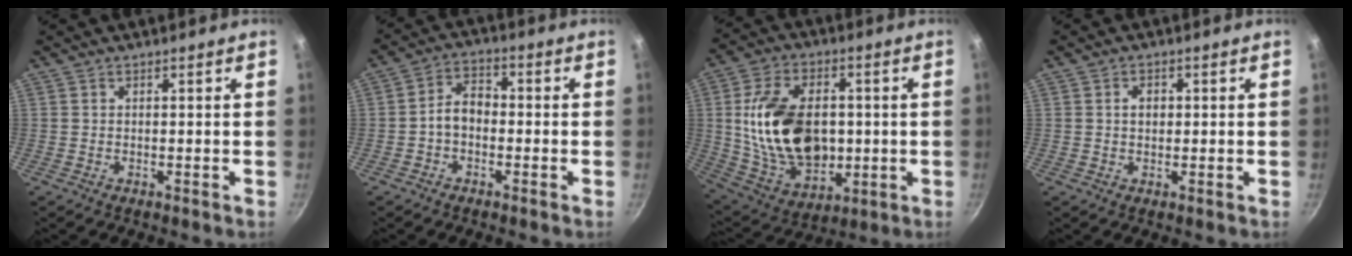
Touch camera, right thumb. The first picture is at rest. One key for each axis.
{"total": 5.4, "fx": -1.2, "fy": 3.7, "fz": 3.7, "tx": -0.049, "ty": 0.028, "tz": -0.030}
{"total": 21.3, "fx": 0.8, "fy": 14.3, "fz": 15.8, "tx": -0.264, "ty": 0.006, "tz": 0.028}
{"total": 2.6, "fx": 0.4, "fy": 1.9, "fz": 1.7, "tx": -0.015, "ty": 0.005, "tz": 0.004}